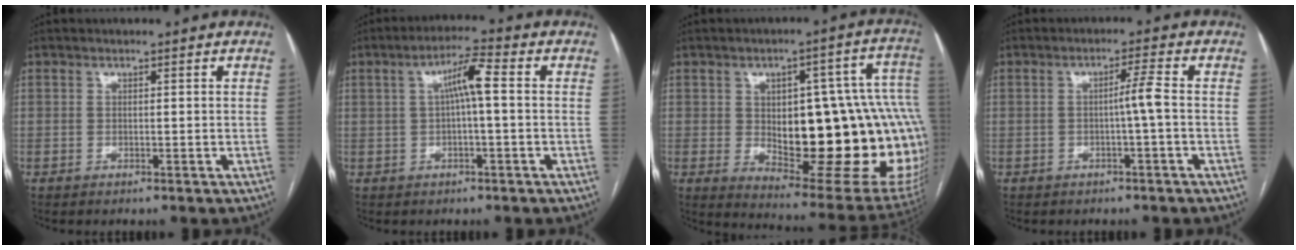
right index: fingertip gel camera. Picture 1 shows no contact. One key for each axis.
{"total": 5.3, "fx": 0.6, "fy": 0.5, "fz": 5.2, "tx": -0.091, "ty": 0.018, "tz": 0.008}
{"total": 29.5, "fx": -1.8, "fy": 8.7, "fz": 28.1, "tx": -0.293, "ty": 0.026, "tz": 0.003}
{"total": 2.9, "fx": -0.6, "fy": -0.6, "fz": 2.7, "tx": -0.044, "ty": 0.004, "tz": -0.009}